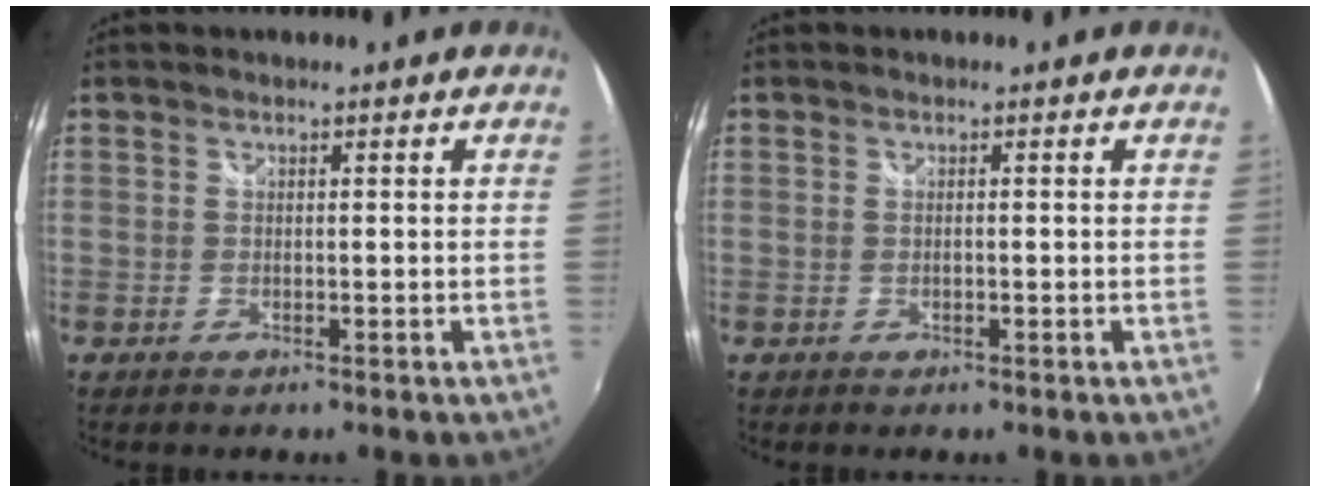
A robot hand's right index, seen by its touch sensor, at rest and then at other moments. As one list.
[{"total": 0.0}]